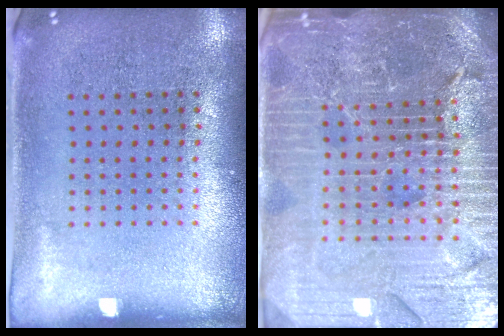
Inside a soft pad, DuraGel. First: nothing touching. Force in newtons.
{"total": 5.9, "press": 5.2, "slide": 2.7}